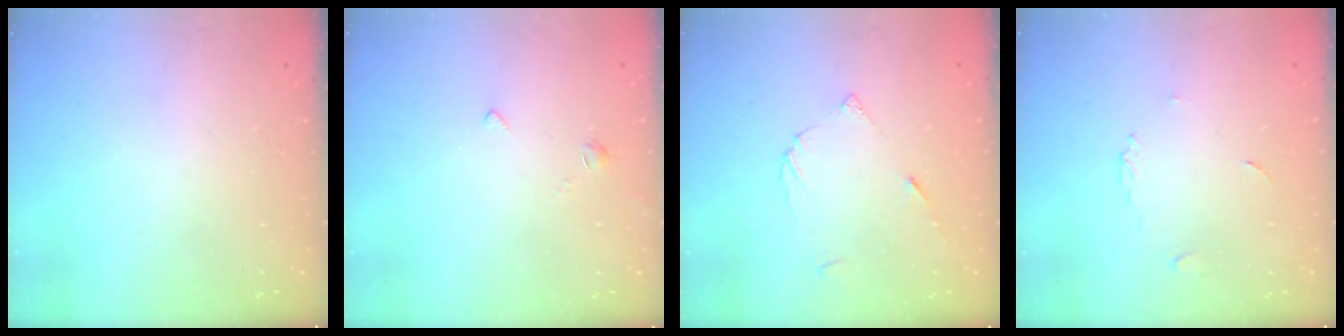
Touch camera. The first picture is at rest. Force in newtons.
{"total": 2.2, "press": 2.2, "slide": 0.5}
{"total": 6.0, "press": 6.0, "slide": 0.6}
{"total": 2.7, "press": 2.7, "slide": 0.4}